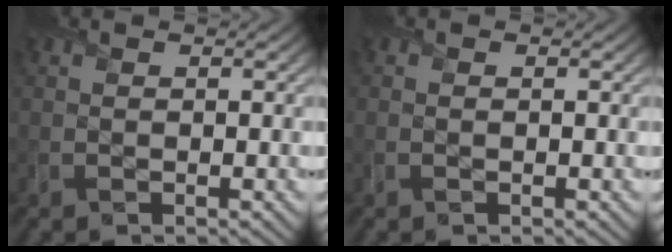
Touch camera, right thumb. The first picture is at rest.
{"total": 0.0}